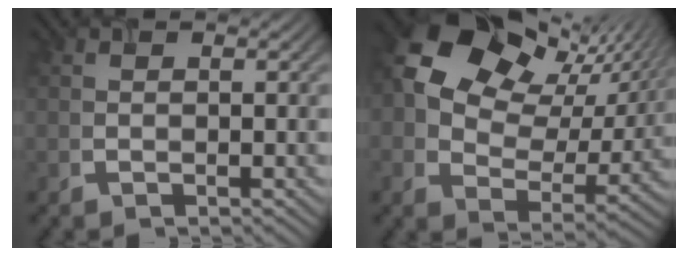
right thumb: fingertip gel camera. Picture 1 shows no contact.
{"total": 16.3, "force": [7.5, 10.5, 9.9], "torque": [-0.199, 0.025, 0.132]}